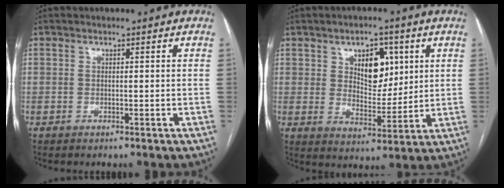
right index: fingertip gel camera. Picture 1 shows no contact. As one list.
[{"total": 8.3, "force": [3.2, 4.5, 6.2], "torque": [-0.091, 0.006, 0.057]}]